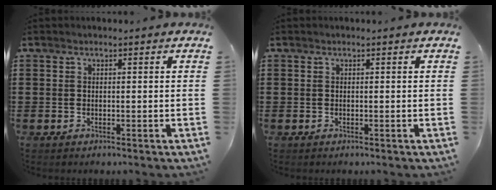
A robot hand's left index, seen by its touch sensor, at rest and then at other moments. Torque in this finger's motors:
{"motor_torque": [-0.02, -0.02, 0.00, 0.00]}